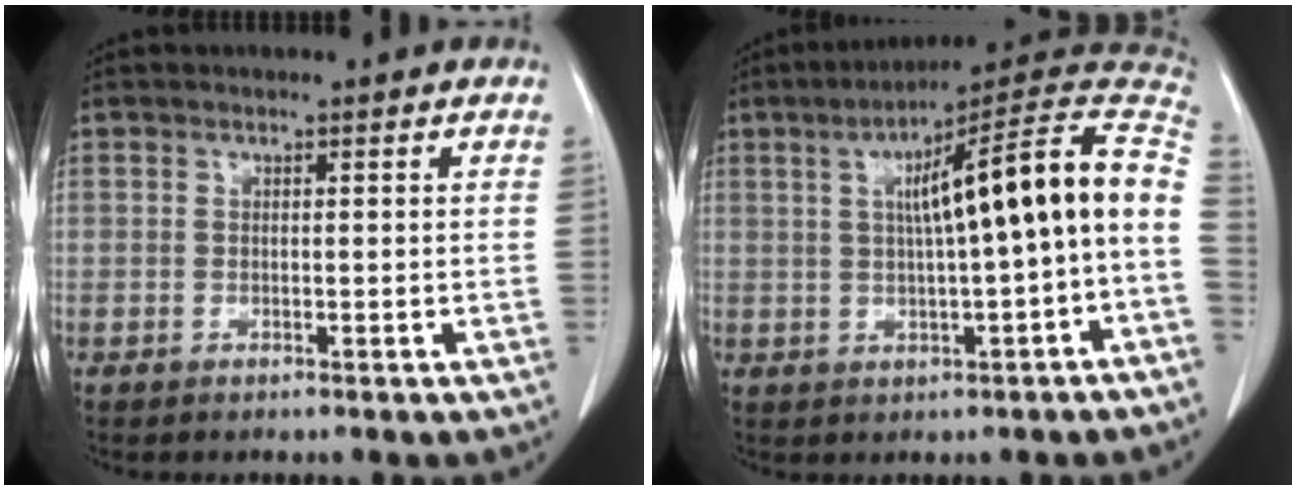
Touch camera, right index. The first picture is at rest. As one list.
[{"total": 17.6, "force": [1.2, 0.8, 17.5], "torque": [-0.237, 0.044, 0.014]}]